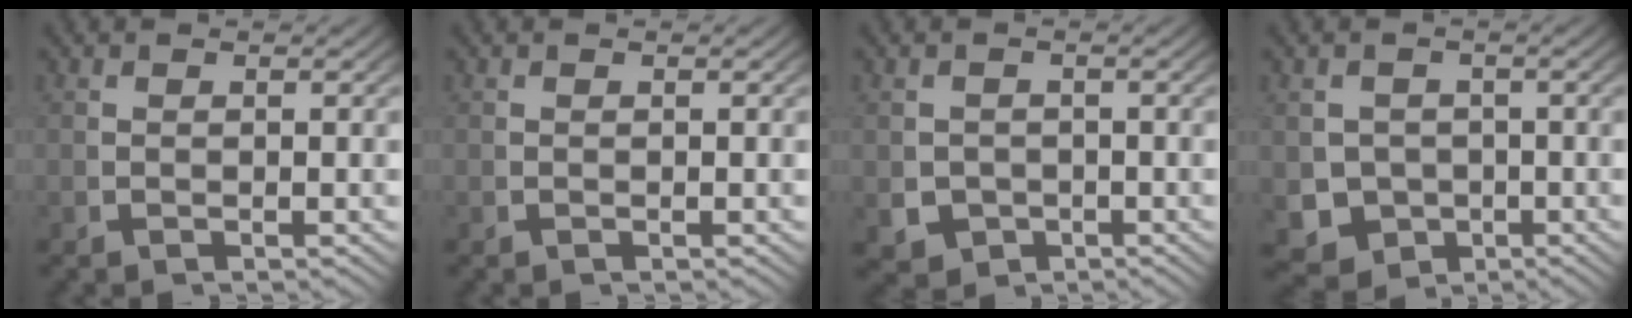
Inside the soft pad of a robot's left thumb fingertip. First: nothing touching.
{"total": 0.0}
{"total": 5.0, "force": [-1.7, 4.3, 1.9], "torque": [-0.045, -0.032, -0.015]}
{"total": 8.8, "force": [-3.0, 7.7, 3.1], "torque": [-0.069, -0.052, -0.032]}